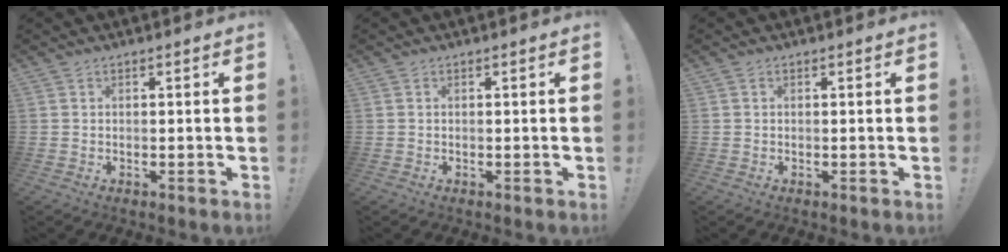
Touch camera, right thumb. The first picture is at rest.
{"total": 0.0}
{"total": 0.0}